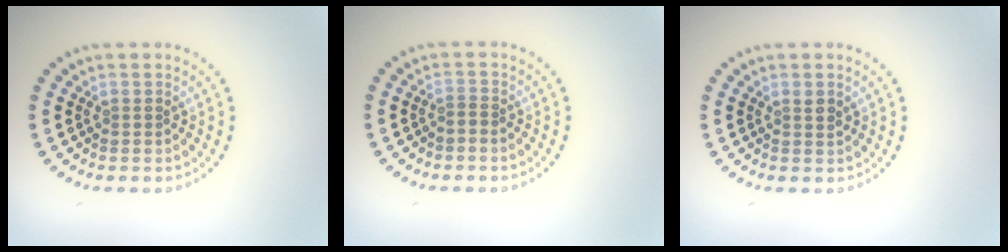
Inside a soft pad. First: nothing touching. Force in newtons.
{"total": 0.6, "press": 0.3, "slide": 0.5}
{"total": 0.8, "press": 0.7, "slide": 0.4}